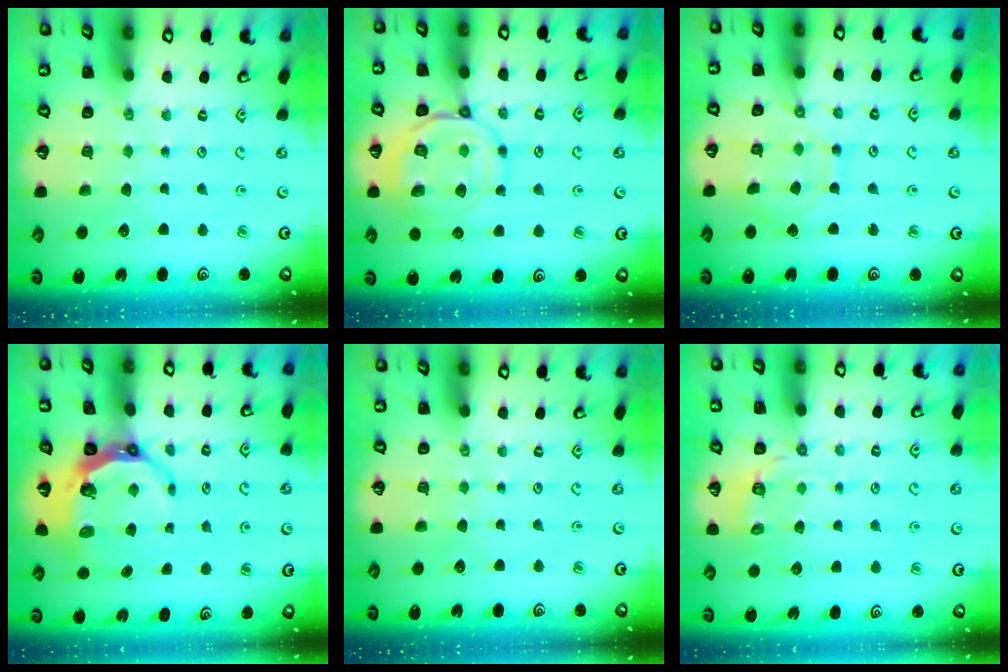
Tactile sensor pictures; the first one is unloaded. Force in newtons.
{"total": 11.6, "press": 11.5, "slide": 1.1}
{"total": 8.2, "press": 8.1, "slide": 1.0}
{"total": 7.9, "press": 6.9, "slide": 3.8}
{"total": 0.0}
{"total": 5.1, "press": 4.8, "slide": 1.9}